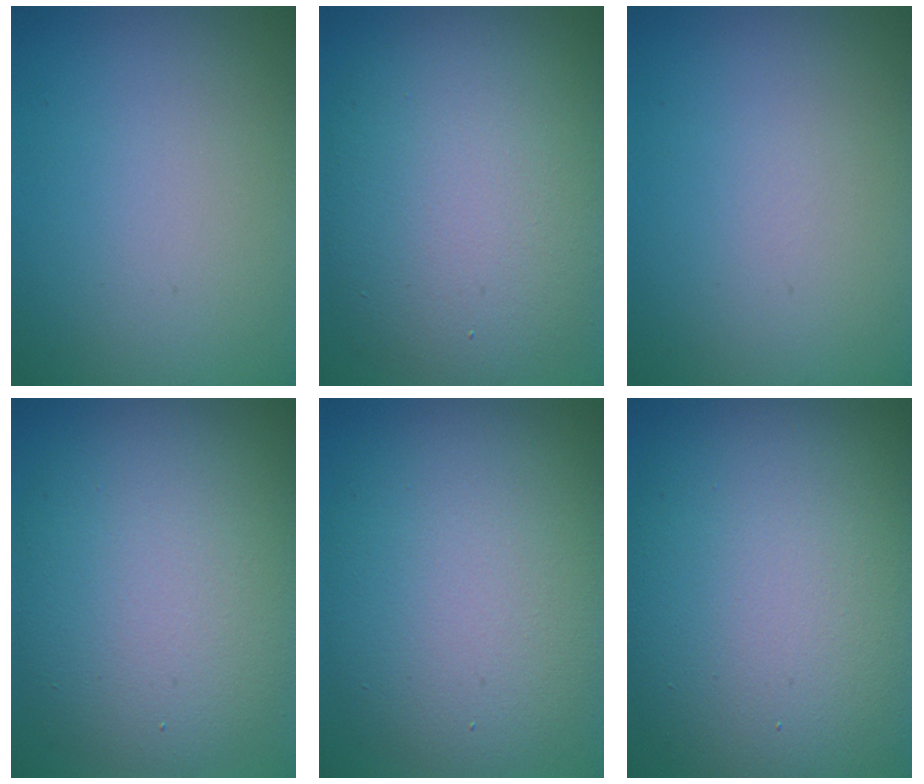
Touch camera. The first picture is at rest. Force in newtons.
{"total": 11.1, "press": 11.1, "slide": 0.6}
{"total": 0.0}
{"total": 10.2, "press": 10.1, "slide": 0.8}
{"total": 10.3, "press": 10.3, "slide": 0.2}
{"total": 13.9, "press": 13.9, "slide": 1.0}